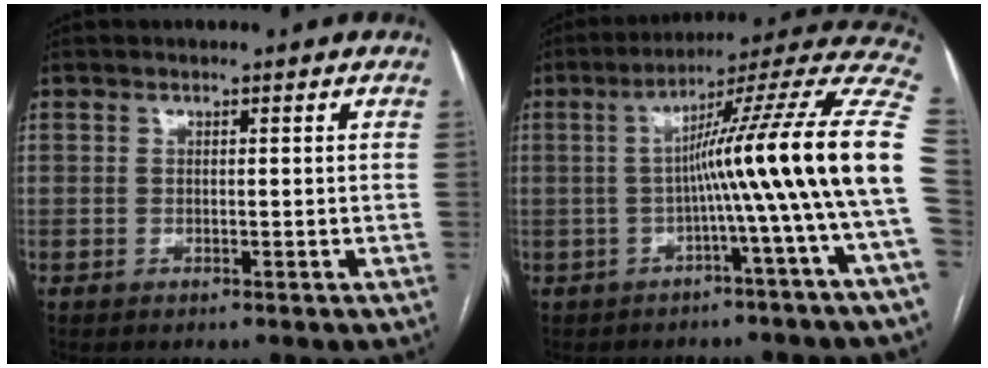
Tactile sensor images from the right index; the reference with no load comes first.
{"total": 18.5, "force": [-2.1, -2.5, 18.2], "torque": [-0.221, 0.035, -0.046]}